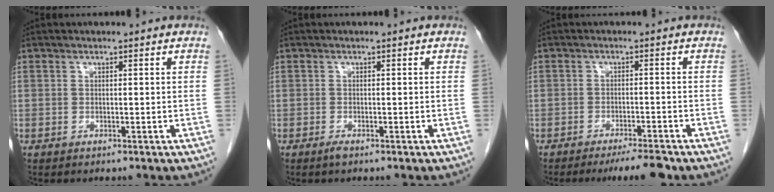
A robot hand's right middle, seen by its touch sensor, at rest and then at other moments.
{"total": 0.8, "force": [-0.6, 0.1, 0.5], "torque": [-0.012, -0.001, -0.010]}
{"total": 4.6, "force": [-3.9, 0.1, 2.4], "torque": [-0.030, -0.010, -0.061]}